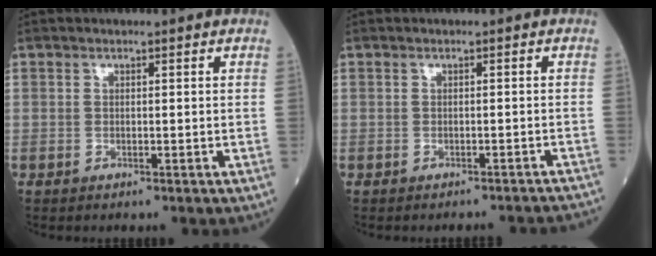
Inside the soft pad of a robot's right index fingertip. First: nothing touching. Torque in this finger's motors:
{"motor_torque": [-0.10, -0.01, -0.04, 0.00]}